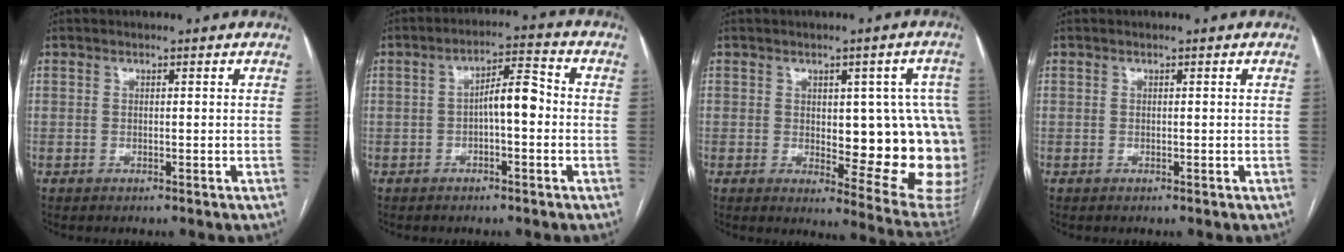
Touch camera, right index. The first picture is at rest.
{"total": 5.7, "force": [-0.7, 1.6, 5.5], "torque": [-0.088, 0.026, -0.011]}
{"total": 15.6, "force": [-0.1, 5.7, 14.5], "torque": [-0.125, 0.004, 0.015]}
{"total": 0.0}